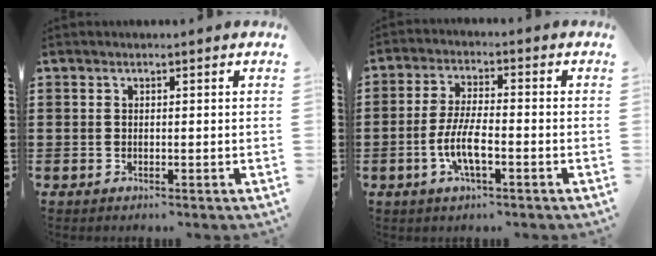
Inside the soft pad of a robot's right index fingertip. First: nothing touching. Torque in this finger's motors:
{"motor_torque": [1.37, 0.76, 0.55, 0.08]}